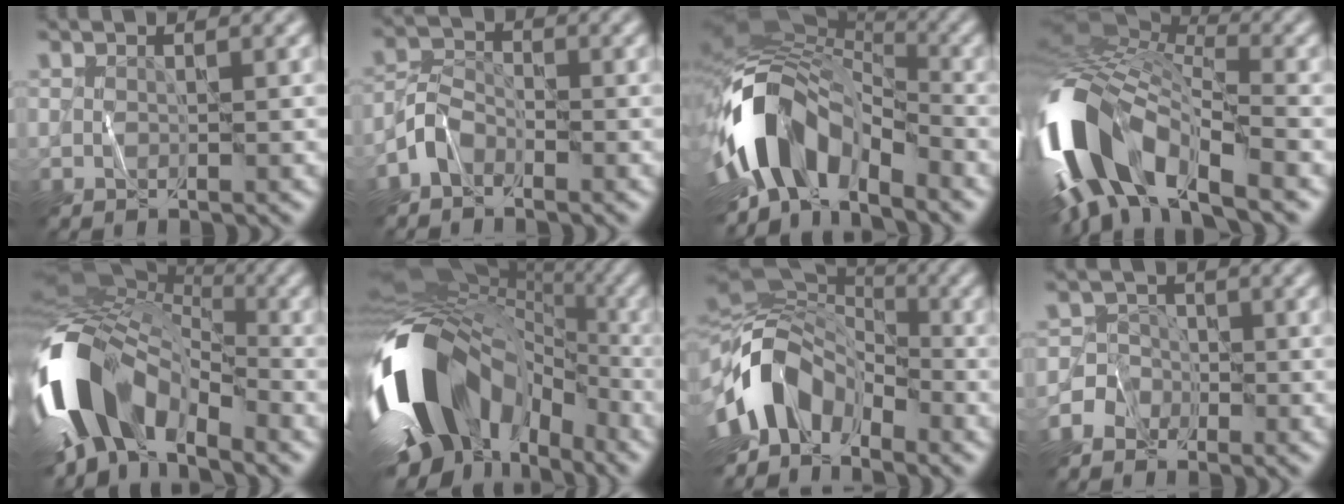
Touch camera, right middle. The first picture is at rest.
{"total": 2.5, "force": [-1.9, 1.5, 0.7], "torque": [-0.015, 0.011, -0.050]}
{"total": 12.4, "force": [-4.4, 7.2, 9.1], "torque": [-0.163, 0.008, -0.091]}
{"total": 13.6, "force": [-6.2, 6.2, 10.4], "torque": [-0.214, 0.010, -0.122]}
{"total": 13.8, "force": [-4.7, 8.5, 9.9], "torque": [-0.197, 0.004, -0.105]}
{"total": 16.5, "force": [-3.3, 11.6, 11.3], "torque": [-0.230, -0.005, -0.057]}
{"total": 10.2, "force": [-4.2, 6.4, 6.7], "torque": [-0.118, 0.006, -0.092]}
{"total": 3.2, "force": [-2.3, 2.3, 0.2], "torque": [0.024, 0.008, -0.058]}